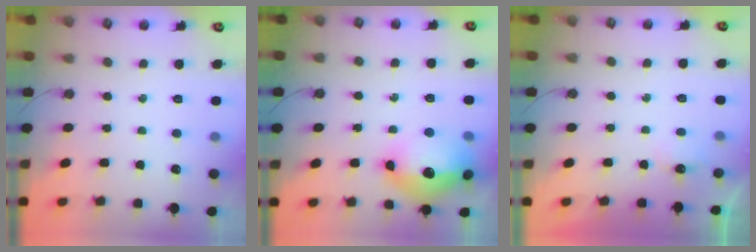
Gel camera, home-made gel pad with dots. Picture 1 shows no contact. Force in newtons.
{"total": 17.0, "press": 16.9, "slide": 1.6}
{"total": 2.7, "press": 2.6, "slide": 0.4}